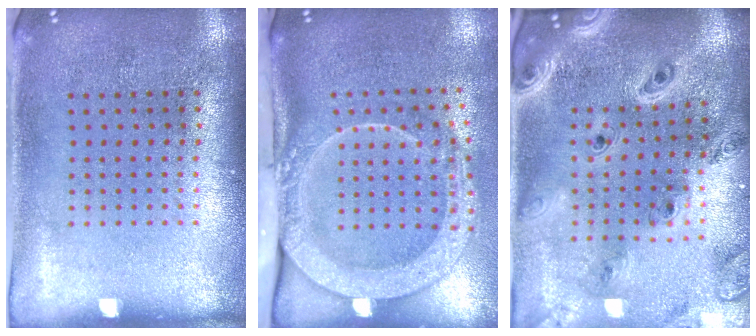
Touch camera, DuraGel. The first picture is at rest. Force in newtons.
{"total": 2.8, "press": 2.0, "slide": 1.9}
{"total": 2.5, "press": 2.2, "slide": 1.2}